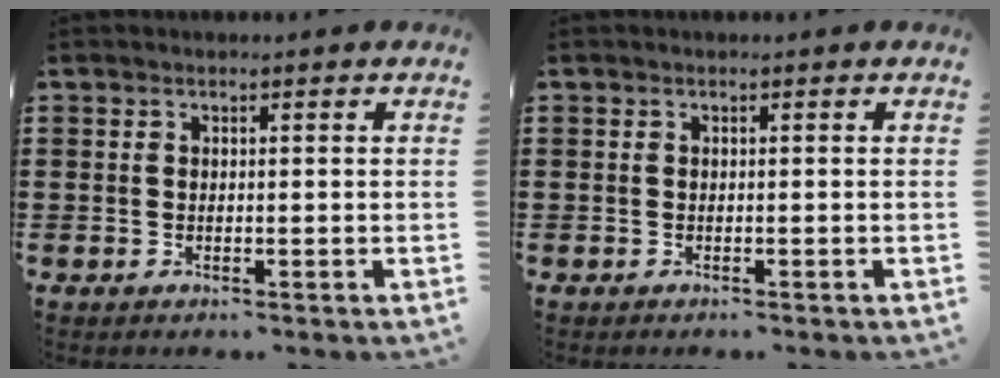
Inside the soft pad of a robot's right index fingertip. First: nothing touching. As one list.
[{"total": 0.0}]